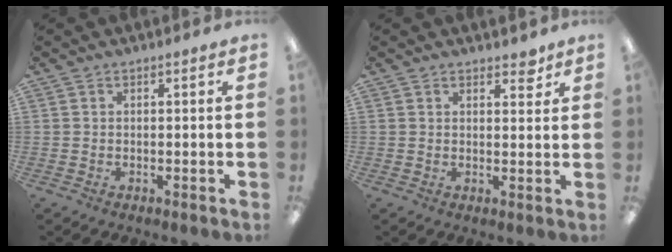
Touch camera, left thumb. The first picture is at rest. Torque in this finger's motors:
{"motor_torque": [-0.02, 0.06, 0.05, -0.12, -0.02]}